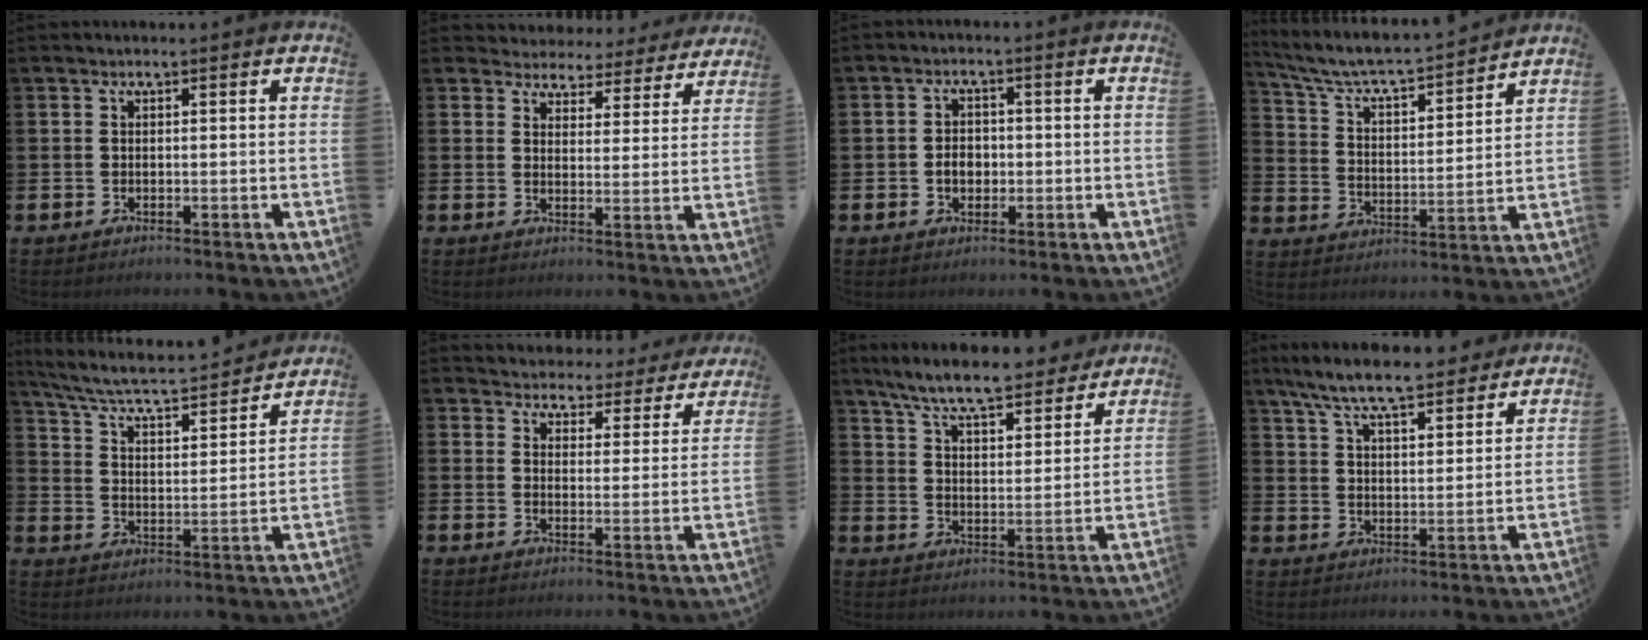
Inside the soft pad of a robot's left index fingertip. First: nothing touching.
{"total": 3.9, "force": [3.6, 1.4, 0.0], "torque": [-0.020, -0.034, 0.059]}
{"total": 2.8, "force": [-0.7, 2.1, 1.7], "torque": [-0.017, -0.002, -0.020]}
{"total": 6.7, "force": [6.3, 0.7, 2.1], "torque": [-0.076, -0.052, 0.105]}
{"total": 6.6, "force": [5.9, 1.1, 2.6], "torque": [-0.084, -0.045, 0.094]}
{"total": 3.9, "force": [3.8, 1.1, -0.2], "torque": [-0.017, -0.037, 0.061]}
{"total": 8.1, "force": [7.5, 1.0, 3.1], "torque": [-0.085, -0.046, 0.129]}
{"total": 8.4, "force": [7.8, 1.1, 3.1], "torque": [-0.093, -0.037, 0.140]}